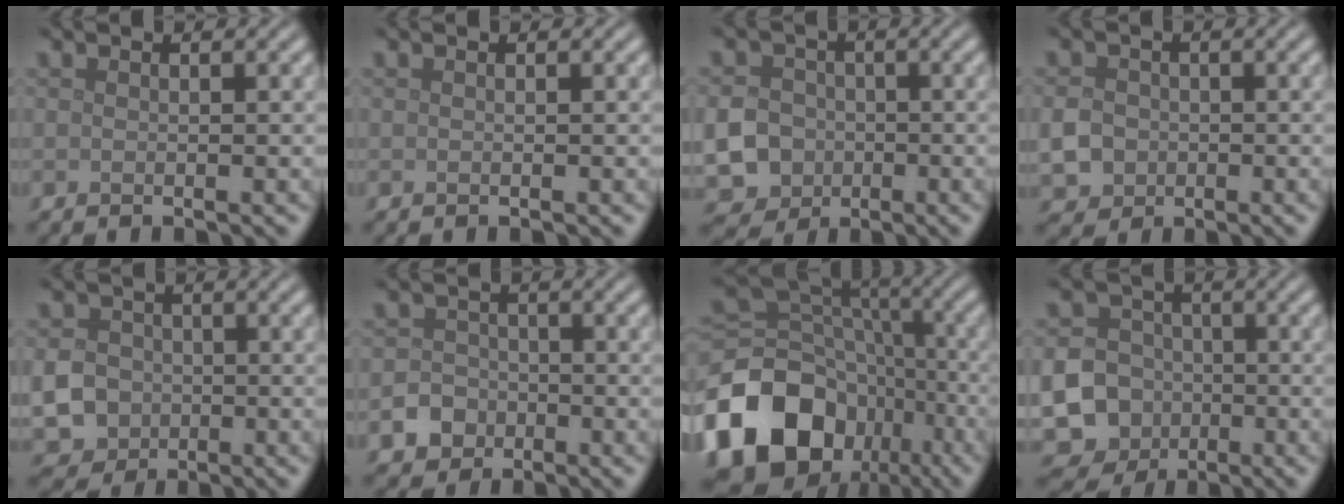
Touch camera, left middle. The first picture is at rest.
{"total": 0.0}
{"total": 10.4, "force": [-2.8, 9.5, 3.1], "torque": [-0.082, -0.024, -0.080]}
{"total": 3.2, "force": [-0.6, 2.8, 1.3], "torque": [-0.026, -0.004, -0.012]}
{"total": 6.2, "force": [-1.2, 5.6, 2.5], "torque": [-0.057, -0.013, -0.043]}
{"total": 3.3, "force": [-1.7, 2.7, 0.7], "torque": [0.005, -0.004, -0.035]}
{"total": 16.3, "force": [-7.9, 11.9, 7.8], "torque": [-0.183, -0.013, -0.142]}
{"total": 18.0, "force": [-5.9, 16.5, 4.1], "torque": [-0.125, -0.046, -0.124]}